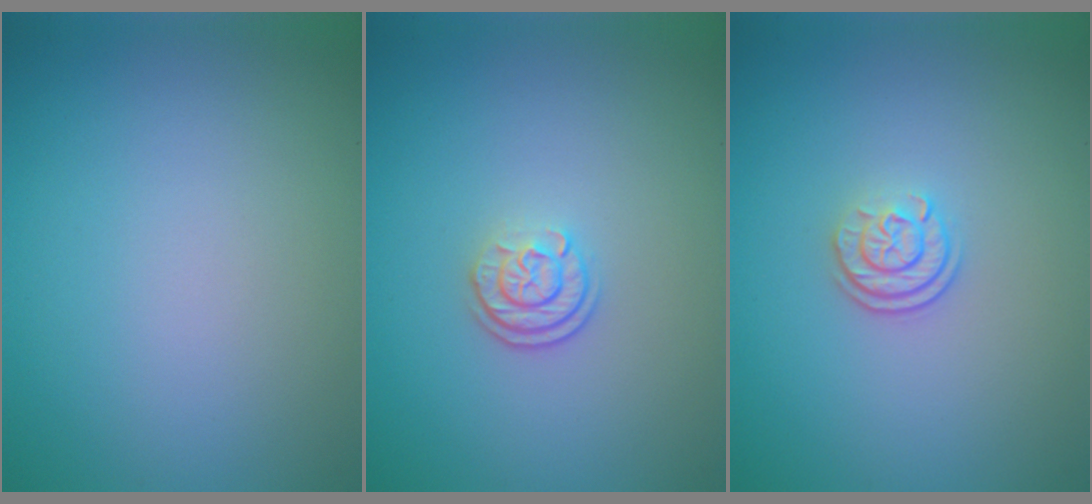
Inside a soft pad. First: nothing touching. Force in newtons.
{"total": 2.1, "press": 1.8, "slide": 1.2}
{"total": 2.3, "press": 1.7, "slide": 1.5}